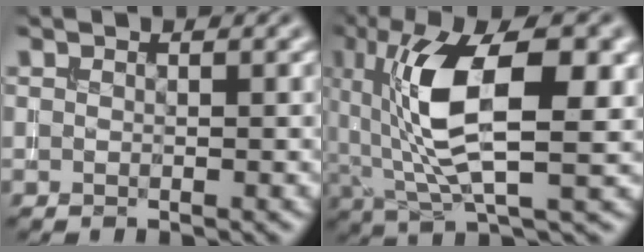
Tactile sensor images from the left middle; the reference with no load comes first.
{"total": 11.3, "force": [1.7, 4.2, 10.4], "torque": [-0.187, 0.008, 0.029]}